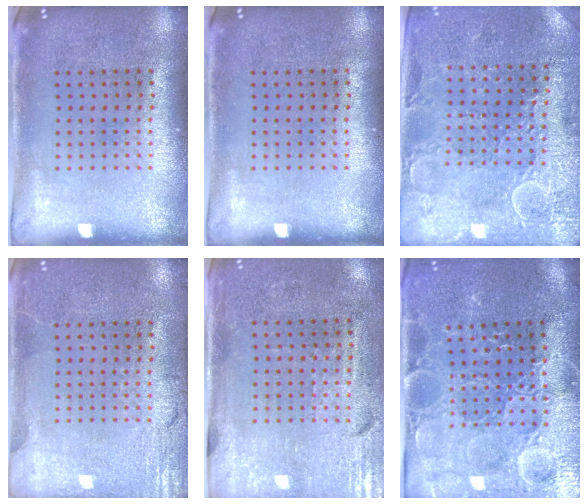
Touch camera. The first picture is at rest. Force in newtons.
{"total": 0.0}
{"total": 2.9, "press": 2.8, "slide": 0.4}
{"total": 3.0, "press": 3.0, "slide": 0.4}
{"total": 3.5, "press": 3.0, "slide": 1.7}
{"total": 3.8, "press": 3.7, "slide": 0.8}